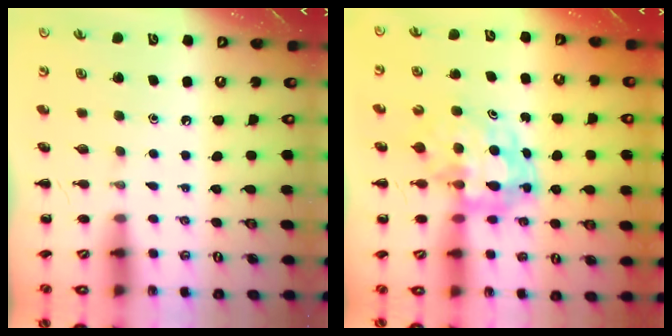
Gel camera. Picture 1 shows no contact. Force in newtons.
{"total": 5.2, "press": 5.0, "slide": 1.3}